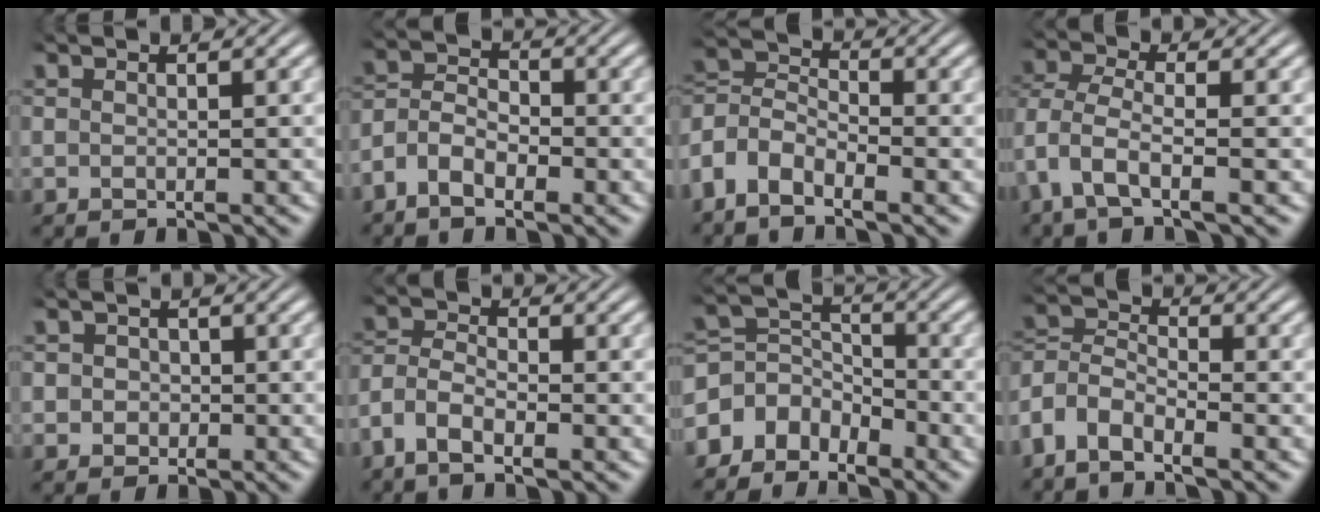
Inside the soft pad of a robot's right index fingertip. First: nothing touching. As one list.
[{"total": 5.5, "force": [-1.6, 4.6, 2.6], "torque": [-0.059, -0.007, -0.040]}, {"total": 6.7, "force": [-1.0, 6.0, 2.8], "torque": [-0.091, -0.015, -0.029]}, {"total": 3.3, "force": [-0.6, 2.1, 2.4], "torque": [-0.089, -0.029, 0.000]}, {"total": 2.4, "force": [-0.3, 2.3, 0.4], "torque": [-0.006, 0.004, -0.013]}, {"total": 4.9, "force": [-1.4, 4.1, 2.4], "torque": [-0.069, -0.011, -0.033]}, {"total": 7.6, "force": [-1.4, 6.5, 3.6], "torque": [-0.082, -0.016, -0.031]}, {"total": 7.0, "force": [-1.6, 6.2, 2.7], "torque": [-0.088, -0.019, -0.042]}]